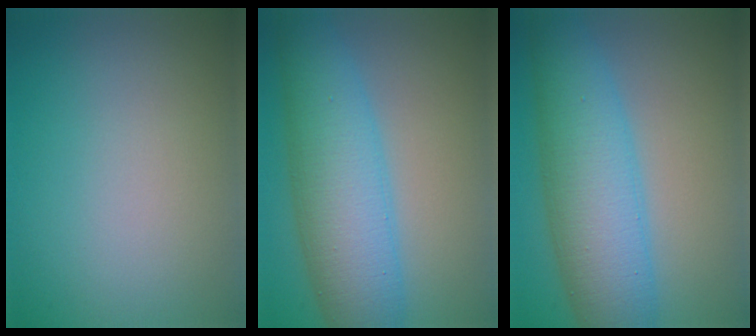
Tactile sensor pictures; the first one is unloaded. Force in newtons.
{"total": 8.6, "press": 8.6, "slide": 0.2}
{"total": 8.6, "press": 8.6, "slide": 0.2}